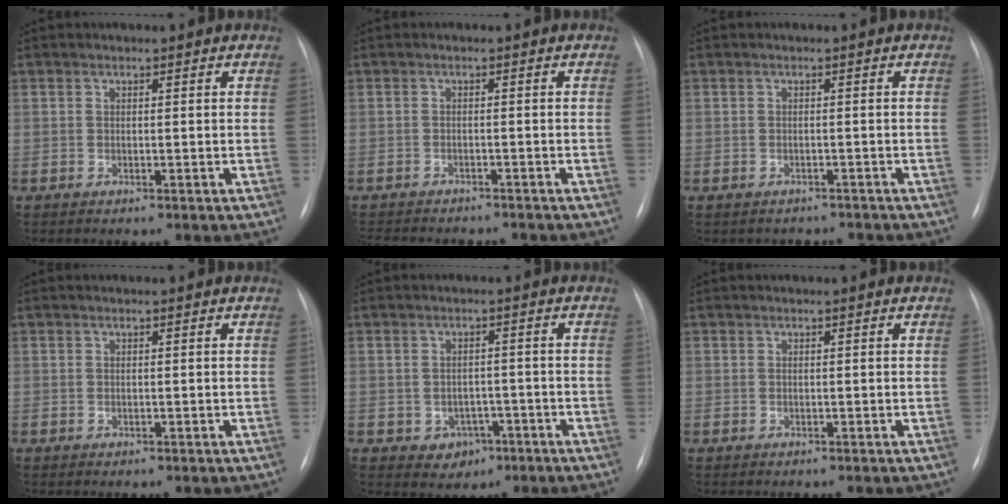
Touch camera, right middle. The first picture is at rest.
{"total": 10.5, "force": [-9.6, 2.4, 3.5], "torque": [-0.061, -0.005, -0.123]}
{"total": 2.9, "force": [-2.6, 1.3, -0.3], "torque": [0.003, 0.011, -0.034]}
{"total": 0.0}
{"total": 4.0, "force": [-1.7, 3.3, 1.4], "torque": [-0.011, 0.013, -0.011]}
{"total": 0.0}